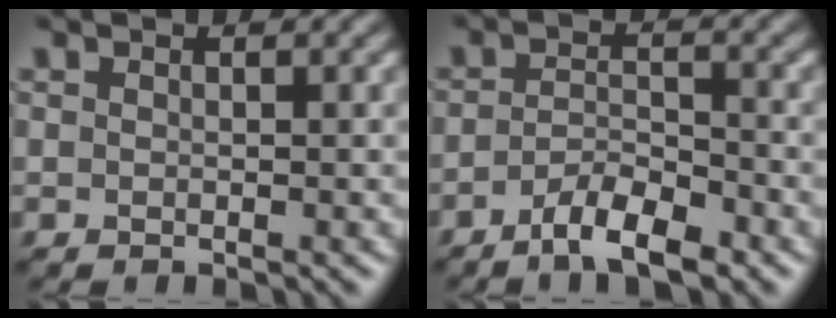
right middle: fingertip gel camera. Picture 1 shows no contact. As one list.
[{"total": 4.1, "force": [-2.7, 1.1, 2.8], "torque": [-0.051, -0.001, -0.051]}]